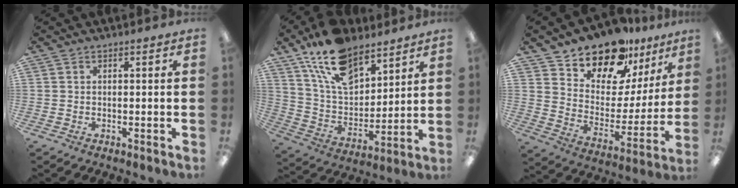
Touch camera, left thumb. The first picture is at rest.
{"total": 17.4, "force": [12.1, 8.9, 8.9], "torque": [-0.167, -0.058, 0.222]}
{"total": 17.7, "force": [14.6, 7.9, 6.1], "torque": [-0.119, -0.111, 0.263]}